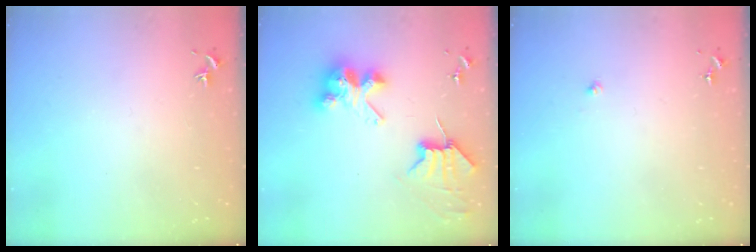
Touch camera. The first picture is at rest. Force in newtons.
{"total": 9.0, "press": 8.9, "slide": 1.2}
{"total": 2.0, "press": 2.0, "slide": 0.2}